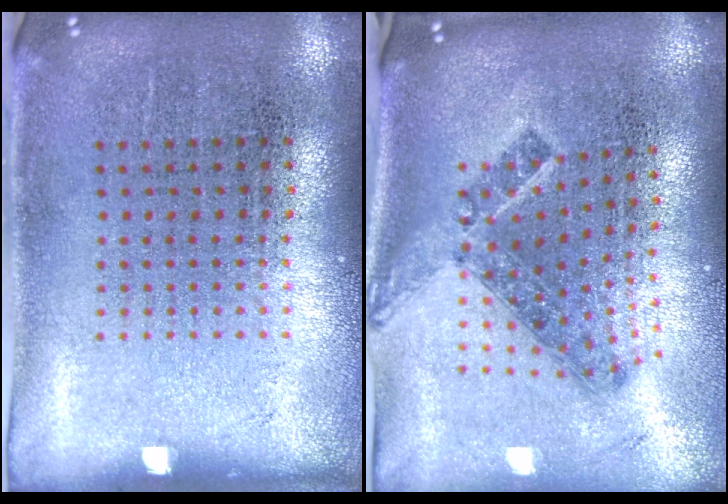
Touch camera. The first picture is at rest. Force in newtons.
{"total": 1.4, "press": 1.0, "slide": 0.9}